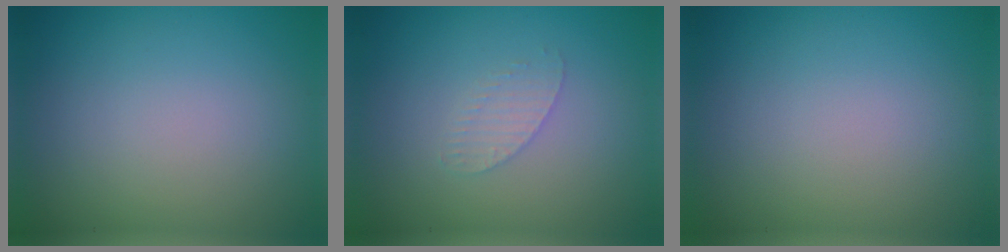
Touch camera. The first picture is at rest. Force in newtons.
{"total": 1.4, "press": 1.4, "slide": 0.1}
{"total": 0.0}